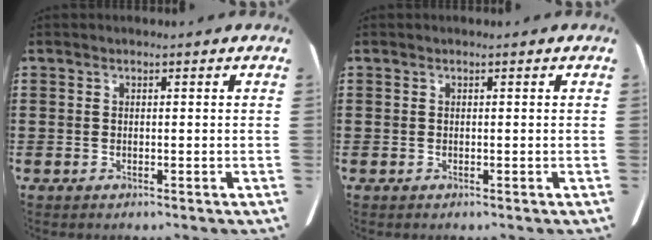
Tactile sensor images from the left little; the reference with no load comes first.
{"total": 0.0}